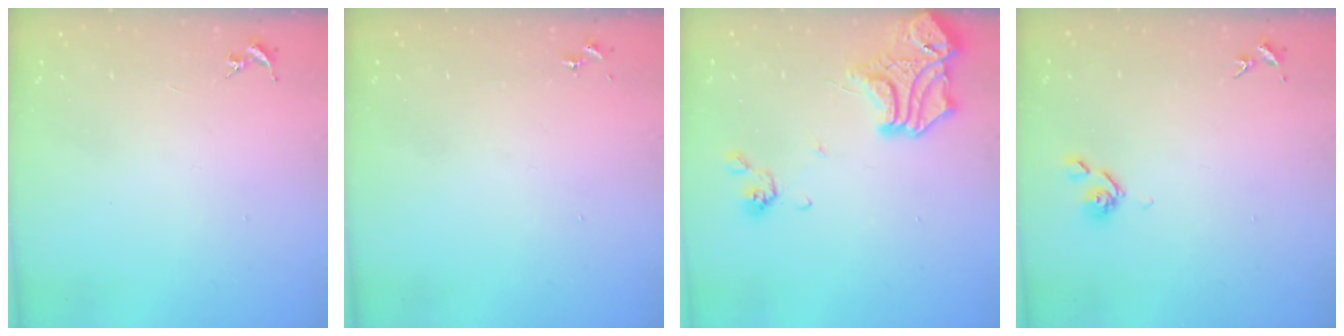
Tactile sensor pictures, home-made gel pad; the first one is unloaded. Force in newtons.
{"total": 0.0}
{"total": 17.6, "press": 17.5, "slide": 1.9}
{"total": 5.8, "press": 5.7, "slide": 1.1}